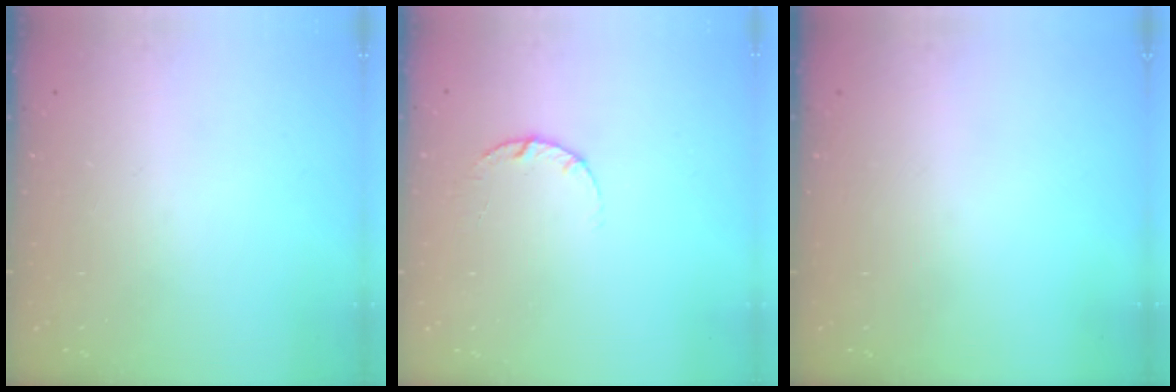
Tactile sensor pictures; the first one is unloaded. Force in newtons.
{"total": 3.6, "press": 3.6, "slide": 0.5}
{"total": 0.0}